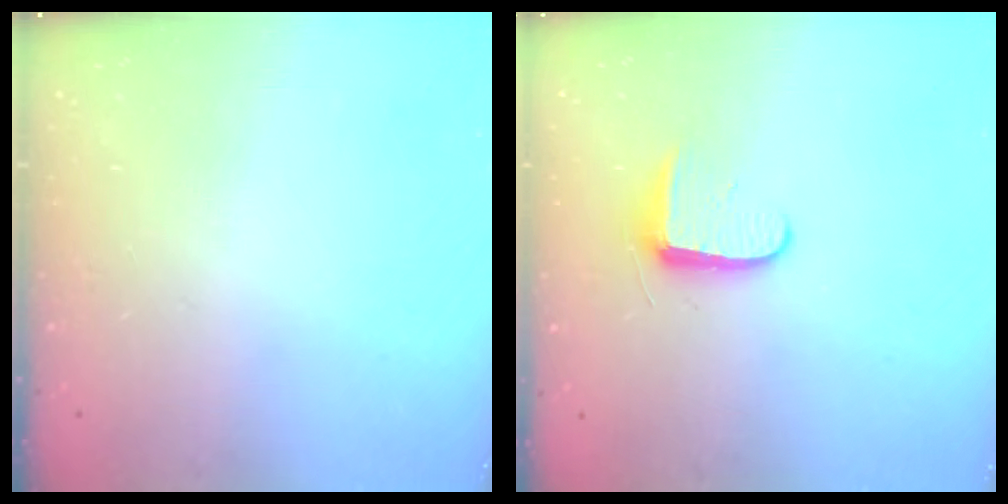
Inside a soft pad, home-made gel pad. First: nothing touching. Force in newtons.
{"total": 7.1, "press": 7.0, "slide": 0.9}